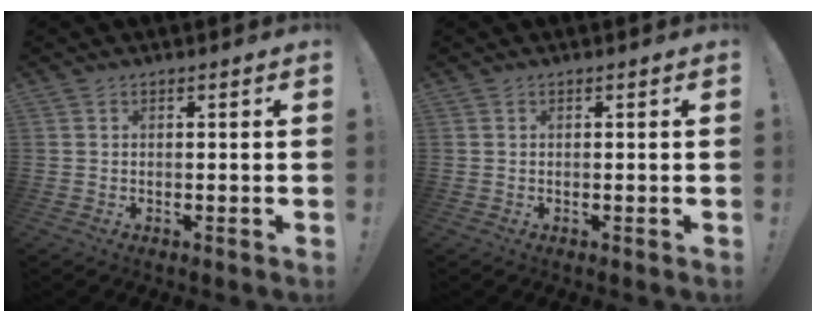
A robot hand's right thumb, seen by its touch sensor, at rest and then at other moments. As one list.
[{"total": 0.0}]